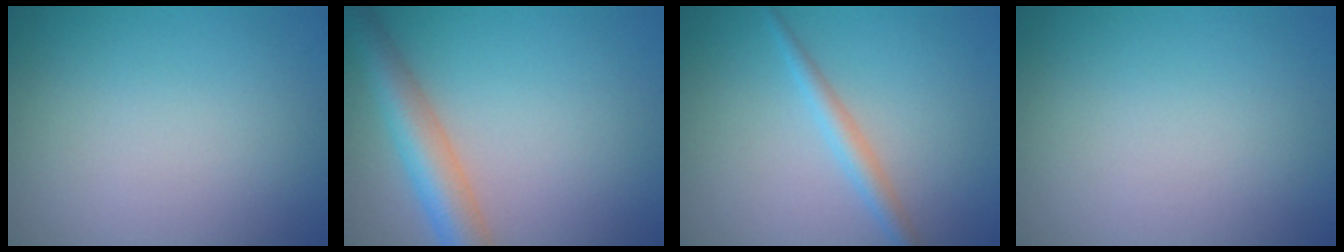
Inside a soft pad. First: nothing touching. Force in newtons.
{"total": 5.1, "press": 5.1, "slide": 0.2}
{"total": 2.0, "press": 2.0, "slide": 0.1}
{"total": 0.0}